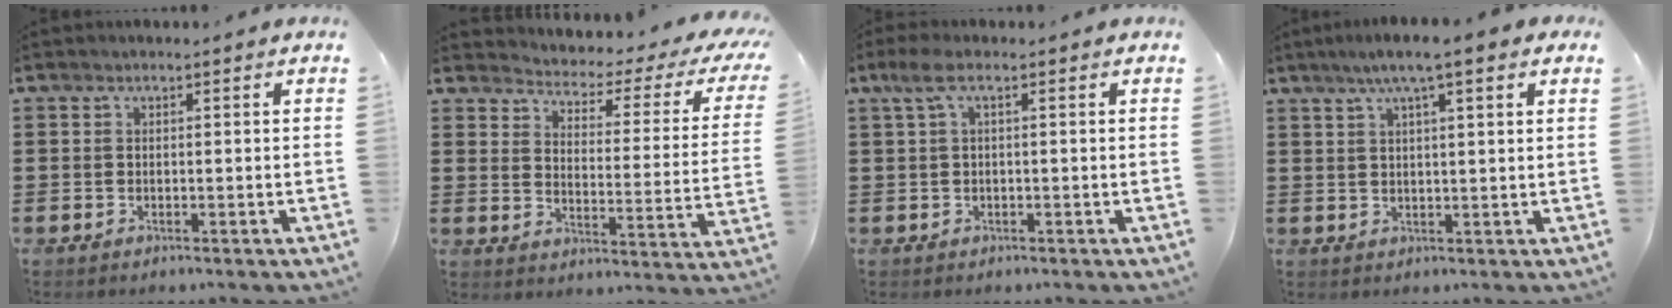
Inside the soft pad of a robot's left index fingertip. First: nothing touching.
{"total": 2.3, "force": [1.6, 0.7, 1.4], "torque": [-0.036, -0.027, 0.014]}
{"total": 3.0, "force": [0.2, 0.6, 2.9], "torque": [-0.069, -0.002, -0.004]}
{"total": 5.1, "force": [3.2, 0.1, 4.0], "torque": [-0.084, 0.004, 0.055]}